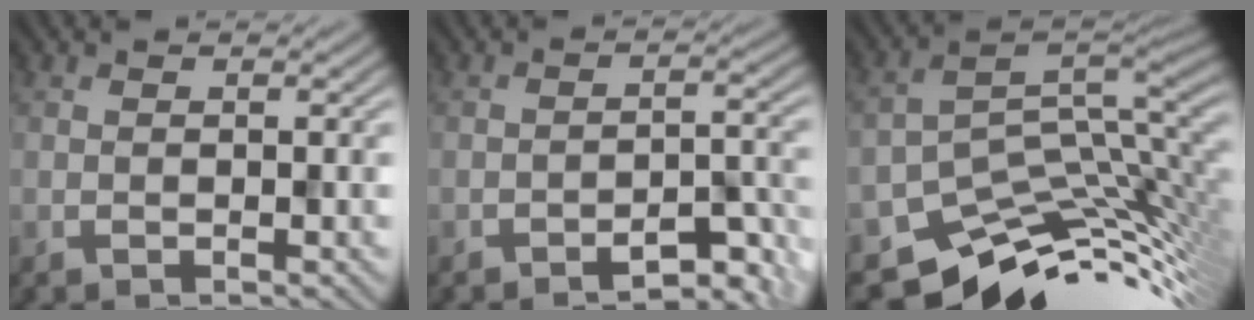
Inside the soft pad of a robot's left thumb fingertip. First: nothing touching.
{"total": 4.4, "force": [-4.0, 0.2, 2.0], "torque": [-0.031, 0.015, -0.053]}
{"total": 8.8, "force": [-5.1, 5.0, 5.2], "torque": [-0.086, -0.029, -0.067]}